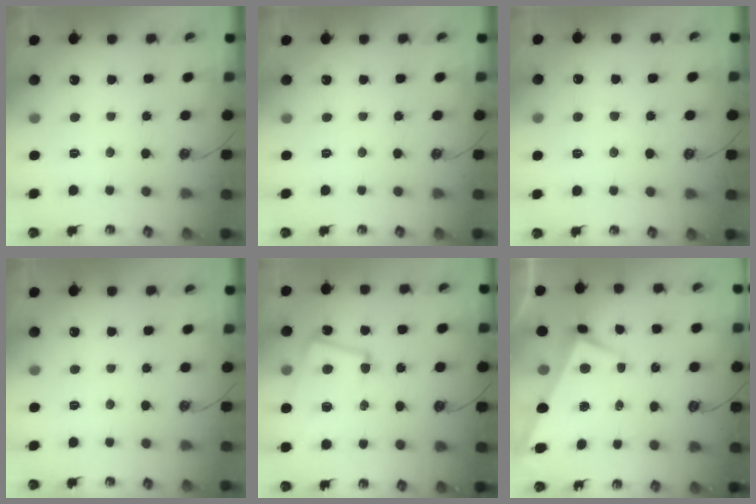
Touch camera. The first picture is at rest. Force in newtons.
{"total": 0.0}
{"total": 5.9, "press": 5.9, "slide": 0.4}
{"total": 0.0}
{"total": 6.8, "press": 6.5, "slide": 1.9}
{"total": 2.5, "press": 2.4, "slide": 0.9}